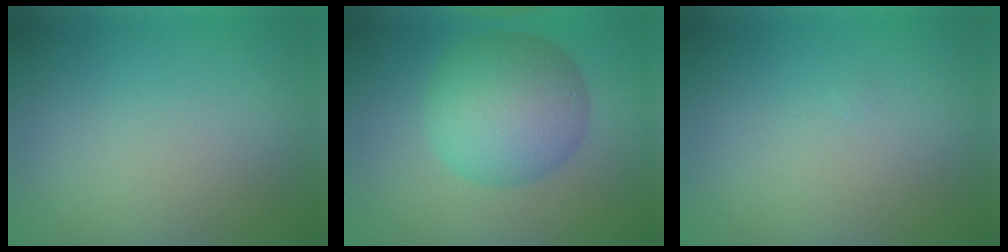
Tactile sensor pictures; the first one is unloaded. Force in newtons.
{"total": 8.0, "press": 8.0, "slide": 0.1}
{"total": 0.0}